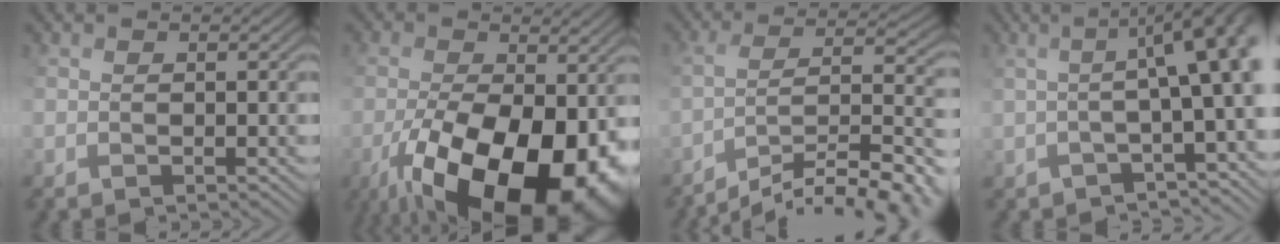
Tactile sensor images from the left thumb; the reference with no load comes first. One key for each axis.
{"total": 17.5, "fx": -7.2, "fy": 9.0, "fz": 13.2, "tx": -0.243, "ty": -0.027, "tz": -0.098}
{"total": 14.0, "fx": -11.4, "fy": 3.0, "fz": 7.6, "tx": -0.103, "ty": 0.009, "tz": -0.170}
{"total": 8.3, "fx": 0.1, "fy": 2.1, "fz": 8.0, "tx": -0.074, "ty": 0.016, "tz": 0.014}